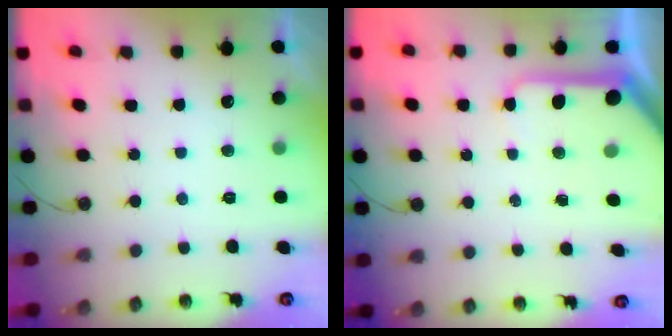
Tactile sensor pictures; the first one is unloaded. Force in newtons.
{"total": 9.2, "press": 9.1, "slide": 1.0}